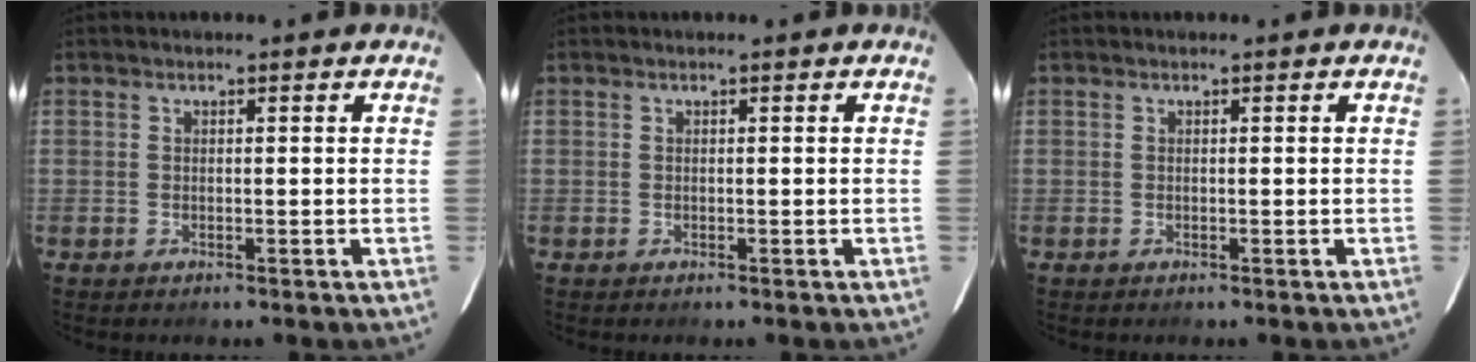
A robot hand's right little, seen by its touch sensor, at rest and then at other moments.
{"total": 0.0}
{"total": 0.0}